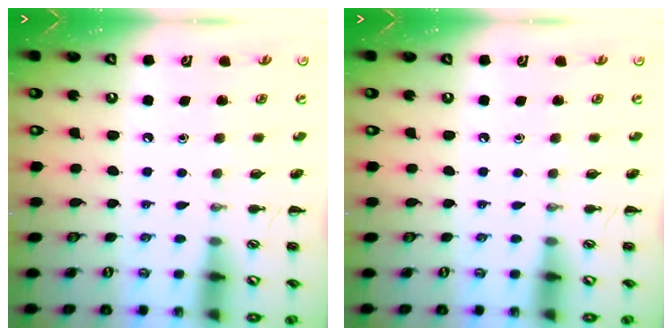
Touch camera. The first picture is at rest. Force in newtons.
{"total": 0.0}